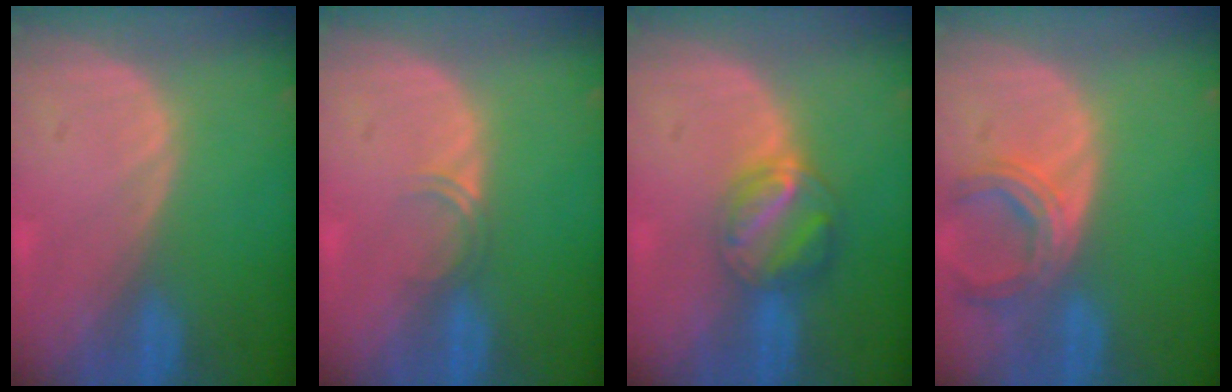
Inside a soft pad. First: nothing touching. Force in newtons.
{"total": 1.7, "press": 1.4, "slide": 1.0}
{"total": 6.4, "press": 5.6, "slide": 3.1}
{"total": 5.8, "press": 5.4, "slide": 2.2}